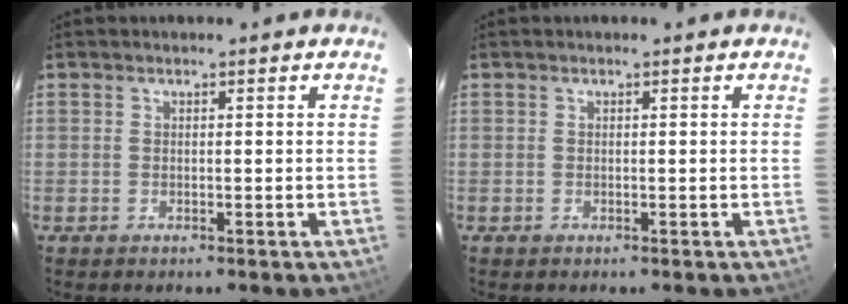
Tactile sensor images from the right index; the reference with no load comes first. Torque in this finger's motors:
{"motor_torque": [0.00, 0.00, -0.03, 0.00]}